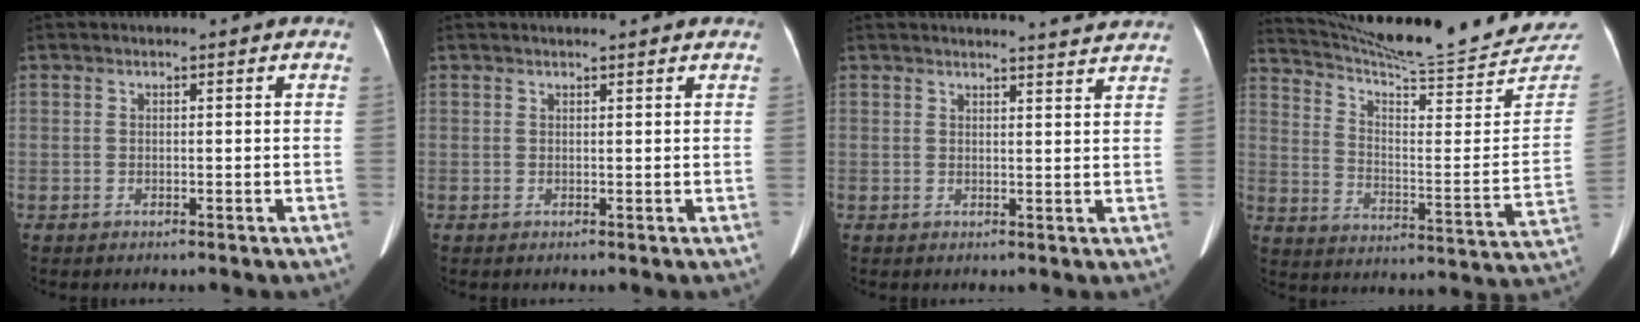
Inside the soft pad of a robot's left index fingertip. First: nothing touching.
{"total": 3.5, "force": [3.3, 0.3, 1.2], "torque": [-0.016, 0.023, 0.038]}
{"total": 6.1, "force": [5.9, -0.5, 1.4], "torque": [-0.022, 0.000, 0.058]}
{"total": 25.9, "force": [24.8, -0.2, 7.5], "torque": [-0.125, -0.118, 0.334]}